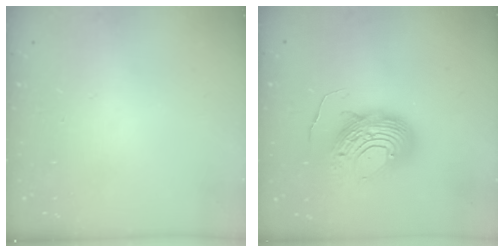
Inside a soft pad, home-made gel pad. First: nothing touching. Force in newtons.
{"total": 13.2, "press": 13.1, "slide": 1.5}